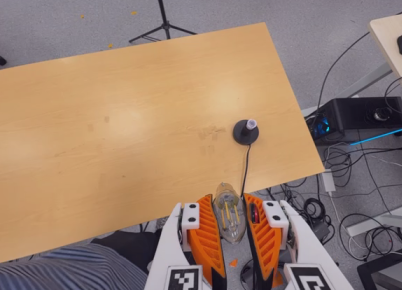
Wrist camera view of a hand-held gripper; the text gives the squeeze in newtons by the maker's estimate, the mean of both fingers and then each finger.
{"total": 20.4, "left": 23.8, "right": 17.0}